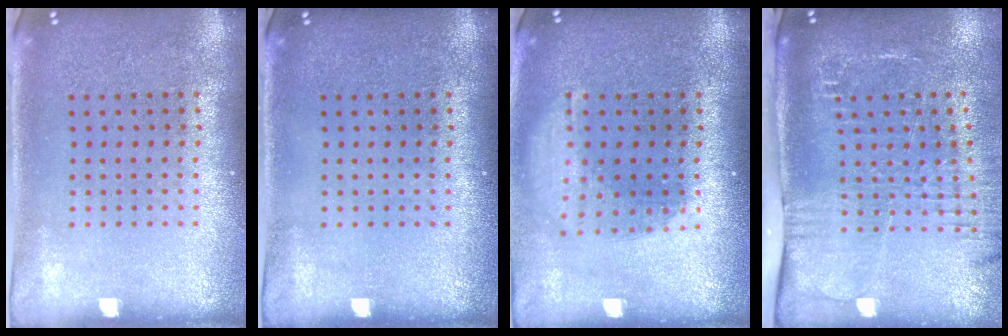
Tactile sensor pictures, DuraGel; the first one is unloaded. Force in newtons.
{"total": 0.0}
{"total": 1.6, "press": 1.2, "slide": 1.0}
{"total": 2.6, "press": 2.1, "slide": 1.6}